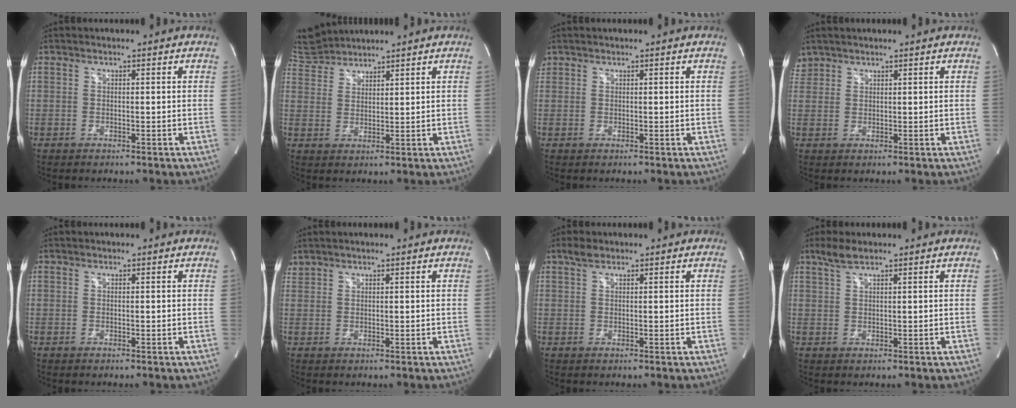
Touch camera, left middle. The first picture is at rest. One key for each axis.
{"total": 6.0, "fx": 6.0, "fy": 0.6, "fz": 0.1, "tx": -0.014, "ty": 0.023, "tz": 0.121}
{"total": 0.8, "fx": 0.6, "fy": 0.5, "fz": 0.0, "tx": 0.002, "ty": 0.013, "tz": 0.011}
{"total": 2.2, "fx": 1.9, "fy": 1.0, "fz": -0.2, "tx": 0.005, "ty": 0.012, "tz": 0.038}
{"total": 0.0}
{"total": 1.6, "fx": 1.6, "fy": 0.2, "fz": 0.1, "tx": -0.011, "ty": 0.016, "tz": 0.035}
{"total": 1.8, "fx": 1.4, "fy": 0.7, "fz": 0.9, "tx": -0.024, "ty": 0.012, "tz": 0.028}
{"total": 2.8, "fx": 2.2, "fy": 0.4, "fz": 1.7, "tx": -0.044, "ty": 0.009, "tz": 0.048}